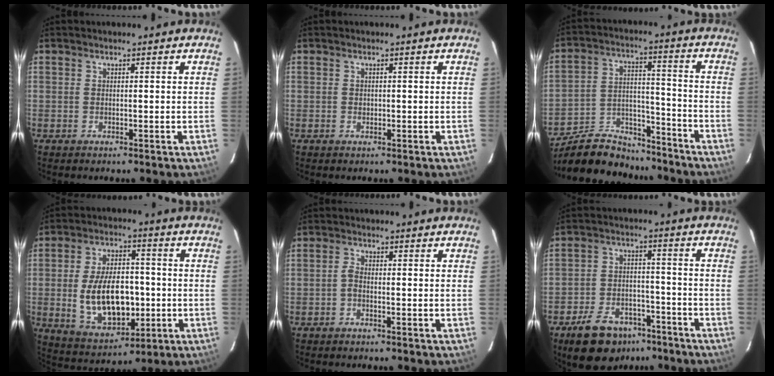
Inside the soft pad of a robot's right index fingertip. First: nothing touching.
{"total": 0.6, "force": [-0.1, 0.6, 0.1], "torque": [0.002, -0.001, 0.000]}
{"total": 16.1, "force": [-13.7, 6.7, 5.0], "torque": [-0.116, 0.032, -0.213]}
{"total": 15.1, "force": [-1.9, 8.6, 12.3], "torque": [-0.239, 0.002, -0.008]}
{"total": 1.3, "force": [-0.7, 0.5, 0.9], "torque": [-0.023, 0.005, -0.018]}
{"total": 13.8, "force": [-9.5, 7.7, 6.2], "torque": [-0.142, 0.010, -0.137]}